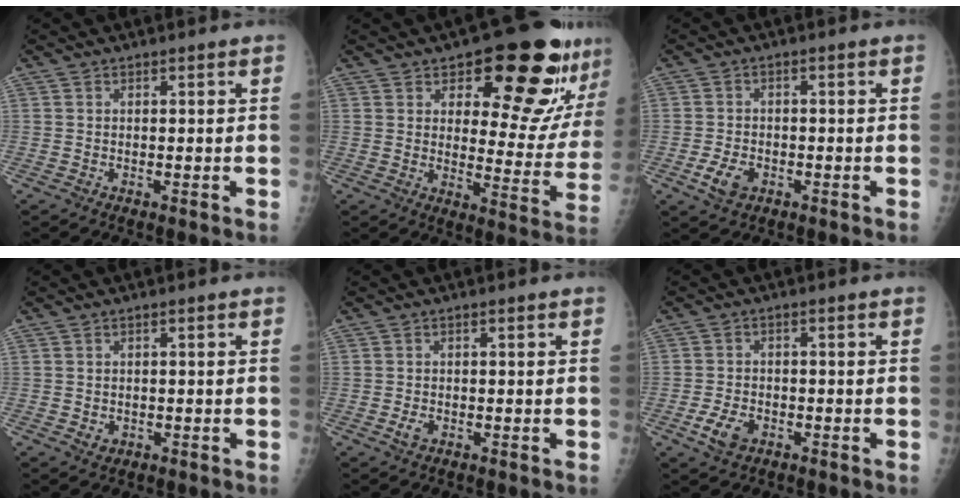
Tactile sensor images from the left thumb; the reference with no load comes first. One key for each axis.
{"total": 20.4, "fx": 11.9, "fy": 7.8, "fz": 14.6, "tx": -0.146, "ty": -0.059, "tz": 0.163}
{"total": 4.4, "fx": -1.9, "fy": 2.9, "fz": 2.8, "tx": -0.053, "ty": 0.007, "tz": -0.032}
{"total": 1.7, "fx": -0.4, "fy": 1.4, "fz": 0.9, "tx": -0.006, "ty": 0.001, "tz": 0.000}
{"total": 1.8, "fx": -0.5, "fy": 1.1, "fz": 1.3, "tx": -0.024, "ty": -0.001, "tz": -0.010}
{"total": 4.7, "fx": -2.2, "fy": 3.0, "fz": 3.0, "tx": -0.058, "ty": 0.009, "tz": -0.038}